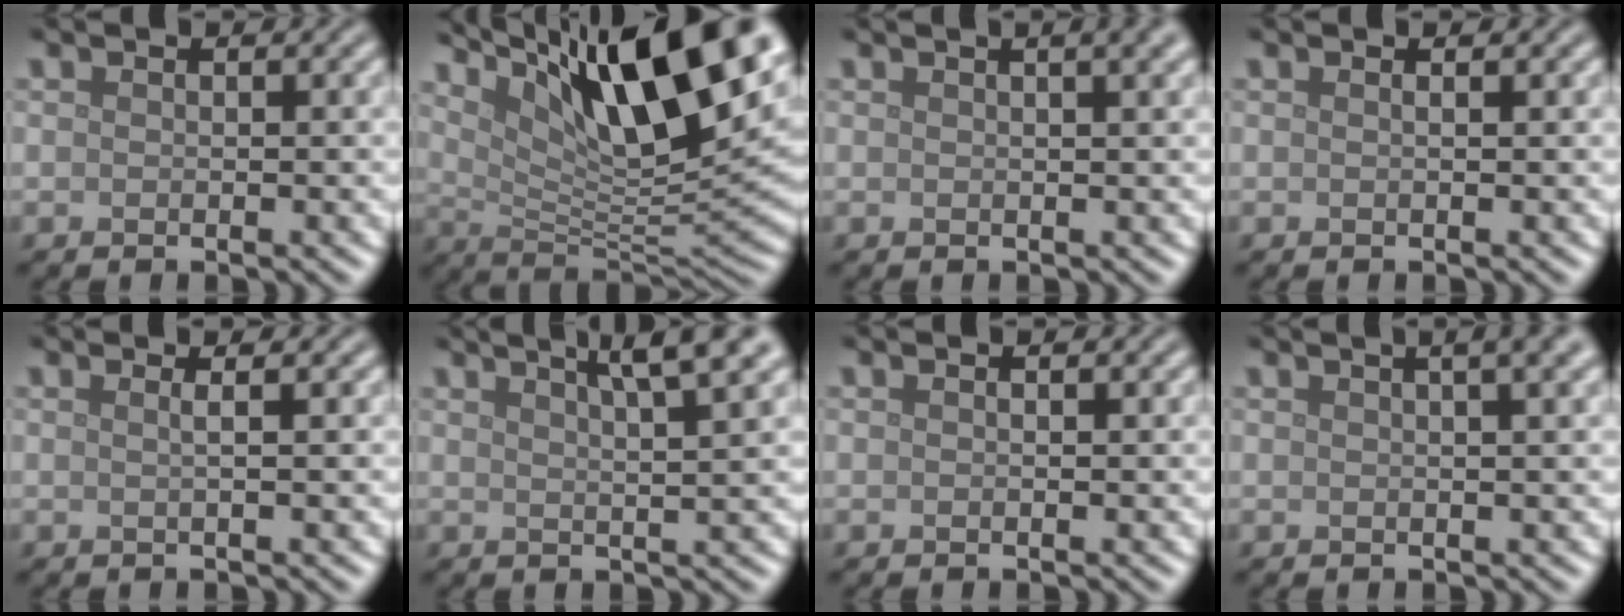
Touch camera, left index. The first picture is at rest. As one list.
[{"total": 15.2, "force": [7.6, 4.5, 12.4], "torque": [-0.201, 0.013, 0.134]}, {"total": 4.5, "force": [2.3, 1.9, 3.4], "torque": [-0.012, 0.024, 0.001]}, {"total": 0.7, "force": [0.3, 0.2, 0.6], "torque": [-0.004, 0.000, -0.002]}, {"total": 1.5, "force": [0.5, 0.6, 1.3], "torque": [-0.012, -0.001, -0.010]}, {"total": 6.5, "force": [4.0, 1.5, 4.8], "torque": [-0.045, 0.029, 0.035]}, {"total": 0.0}, {"total": 6.3, "force": [3.3, 2.8, 4.6], "torque": [-0.020, 0.045, 0.009]}]